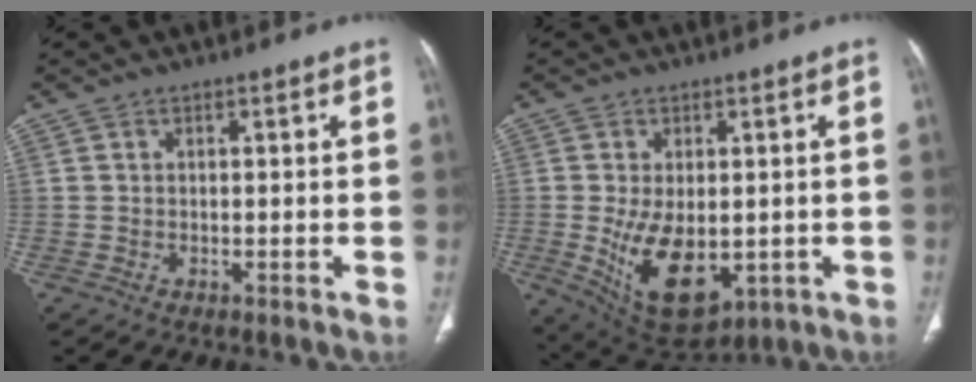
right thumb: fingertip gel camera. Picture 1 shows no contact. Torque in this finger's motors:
{"motor_torque": [0.30, 0.46, 0.46, 0.77, 0.36]}